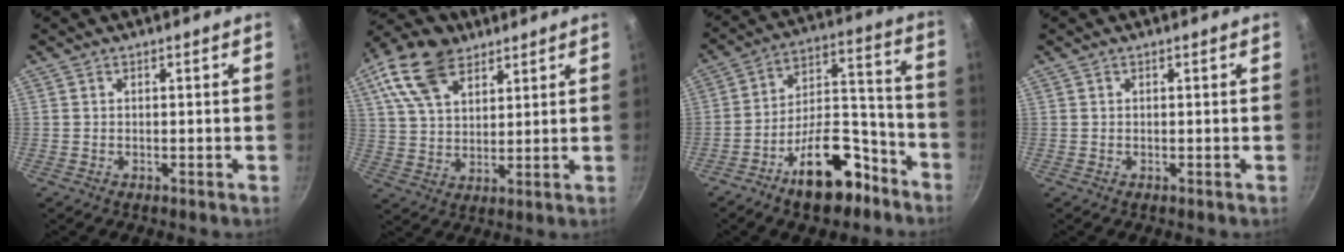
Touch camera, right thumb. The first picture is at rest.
{"total": 14.3, "force": [7.6, 8.6, 8.4], "torque": [-0.141, -0.009, 0.139]}
{"total": 17.3, "force": [-10.5, 8.6, 10.8], "torque": [-0.127, 0.103, -0.158]}
{"total": 0.0}